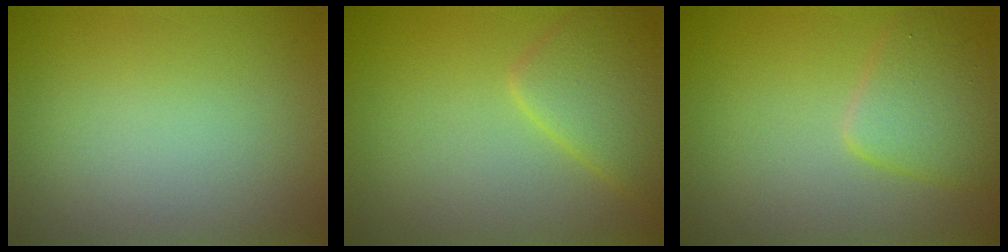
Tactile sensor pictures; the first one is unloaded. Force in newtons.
{"total": 4.2, "press": 4.1, "slide": 0.2}
{"total": 3.7, "press": 3.7, "slide": 0.1}